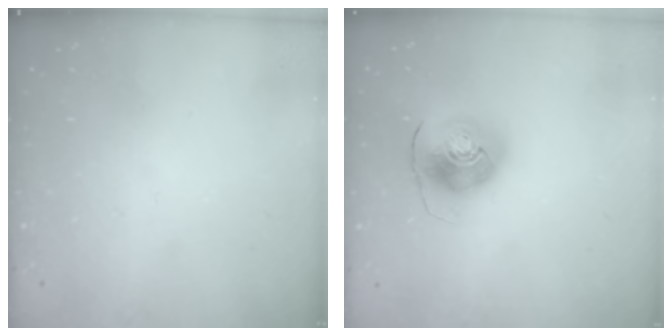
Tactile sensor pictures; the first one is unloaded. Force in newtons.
{"total": 10.2, "press": 10.1, "slide": 1.5}